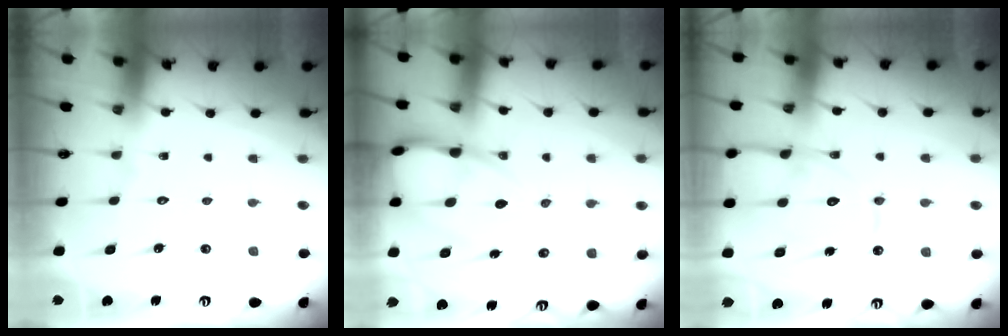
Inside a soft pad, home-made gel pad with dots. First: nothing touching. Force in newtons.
{"total": 12.8, "press": 12.8, "slide": 1.2}
{"total": 14.5, "press": 14.5, "slide": 1.2}